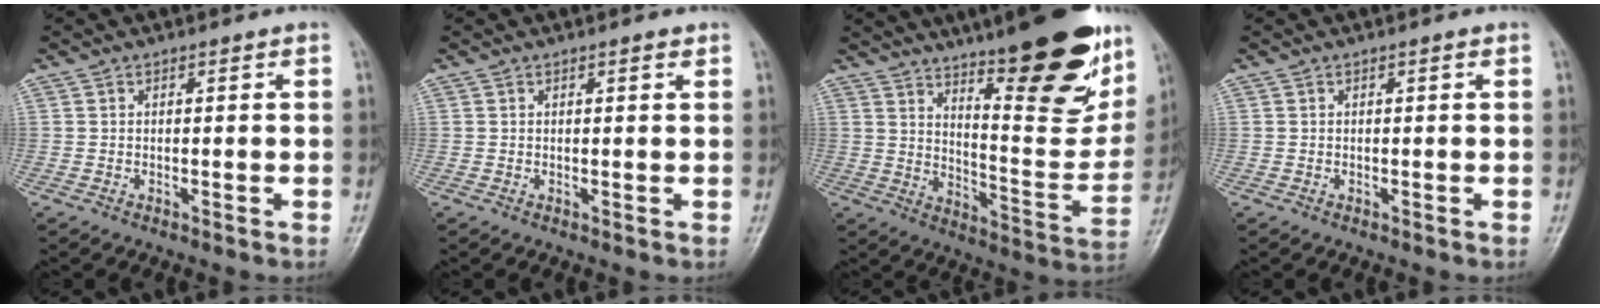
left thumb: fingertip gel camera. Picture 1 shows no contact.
{"total": 0.9, "force": [0.6, 0.2, 0.6], "torque": [-0.008, -0.002, 0.007]}
{"total": 25.4, "force": [15.6, 7.1, 18.8], "torque": [-0.222, -0.078, 0.234]}
{"total": 0.0}